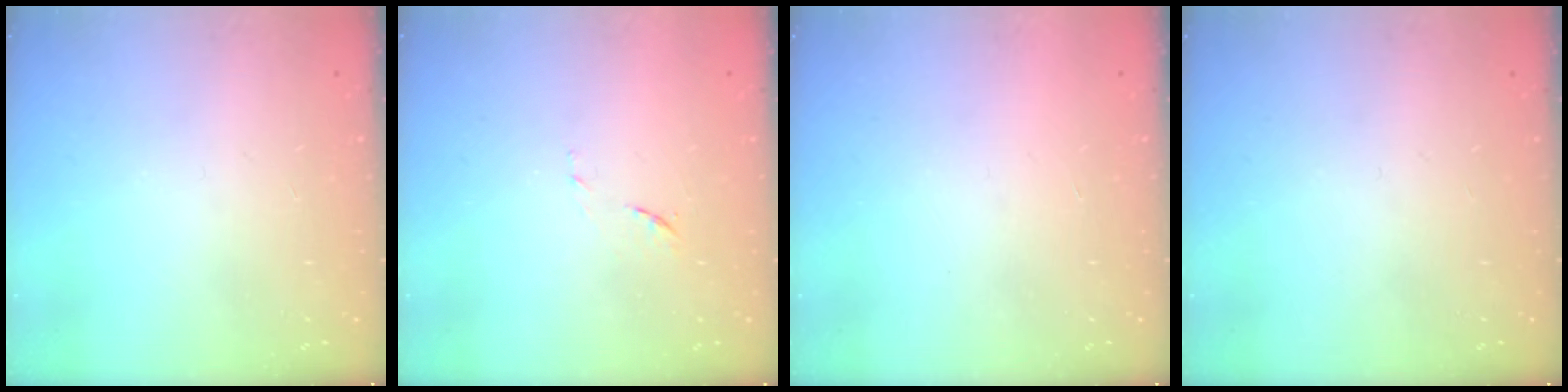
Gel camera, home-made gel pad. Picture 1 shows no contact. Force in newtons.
{"total": 7.8, "press": 7.7, "slide": 0.6}
{"total": 1.5, "press": 1.5, "slide": 0.1}
{"total": 0.0}